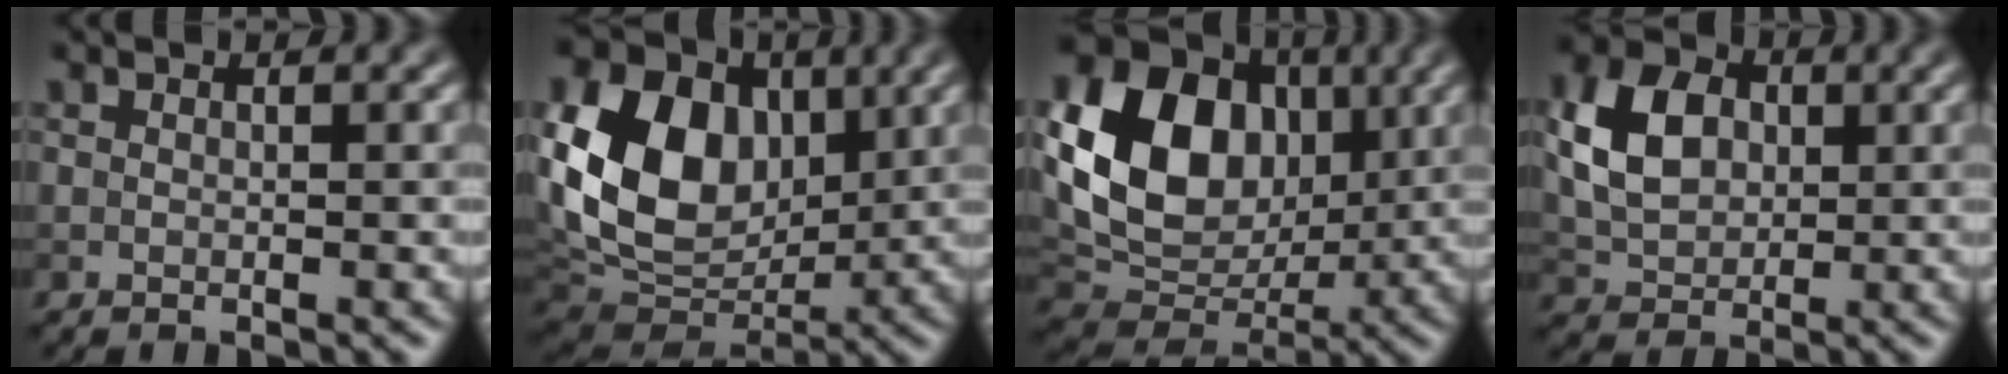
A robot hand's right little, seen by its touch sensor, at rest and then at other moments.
{"total": 12.6, "force": [2.2, 9.1, 8.4], "torque": [-0.173, 0.006, 0.030]}
{"total": 12.7, "force": [2.2, 9.5, 8.1], "torque": [-0.154, 0.003, 0.031]}
{"total": 6.3, "force": [1.0, 4.7, 4.0], "torque": [-0.086, 0.009, 0.017]}